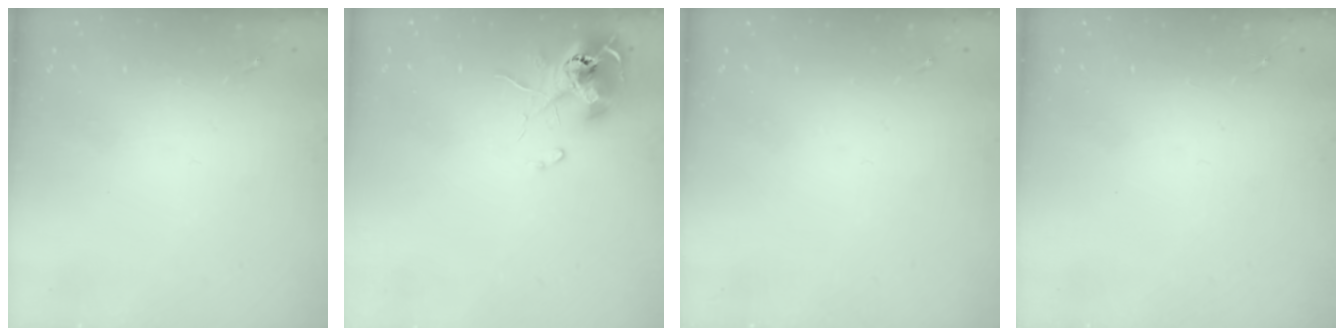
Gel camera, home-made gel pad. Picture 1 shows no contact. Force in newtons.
{"total": 11.3, "press": 11.3, "slide": 0.6}
{"total": 0.0}
{"total": 0.0}